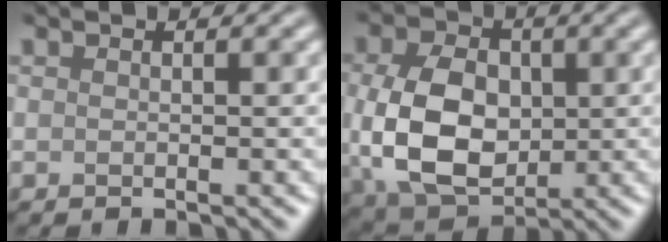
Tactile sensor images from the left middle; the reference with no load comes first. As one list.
[{"total": 9.4, "force": [-0.1, 6.7, 6.7], "torque": [-0.153, -0.008, 0.002]}]